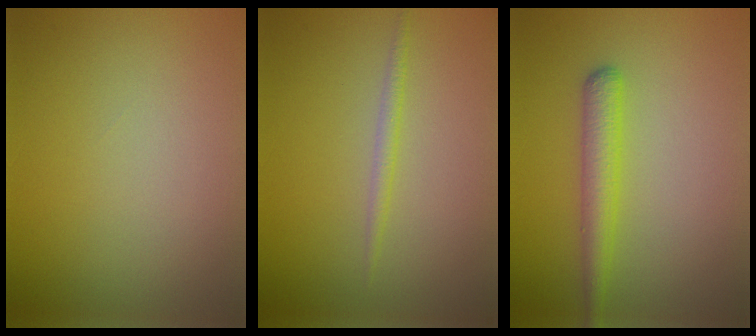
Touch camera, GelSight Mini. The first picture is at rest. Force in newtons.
{"total": 1.1, "press": 1.1, "slide": 0.1}
{"total": 2.9, "press": 2.9, "slide": 0.1}